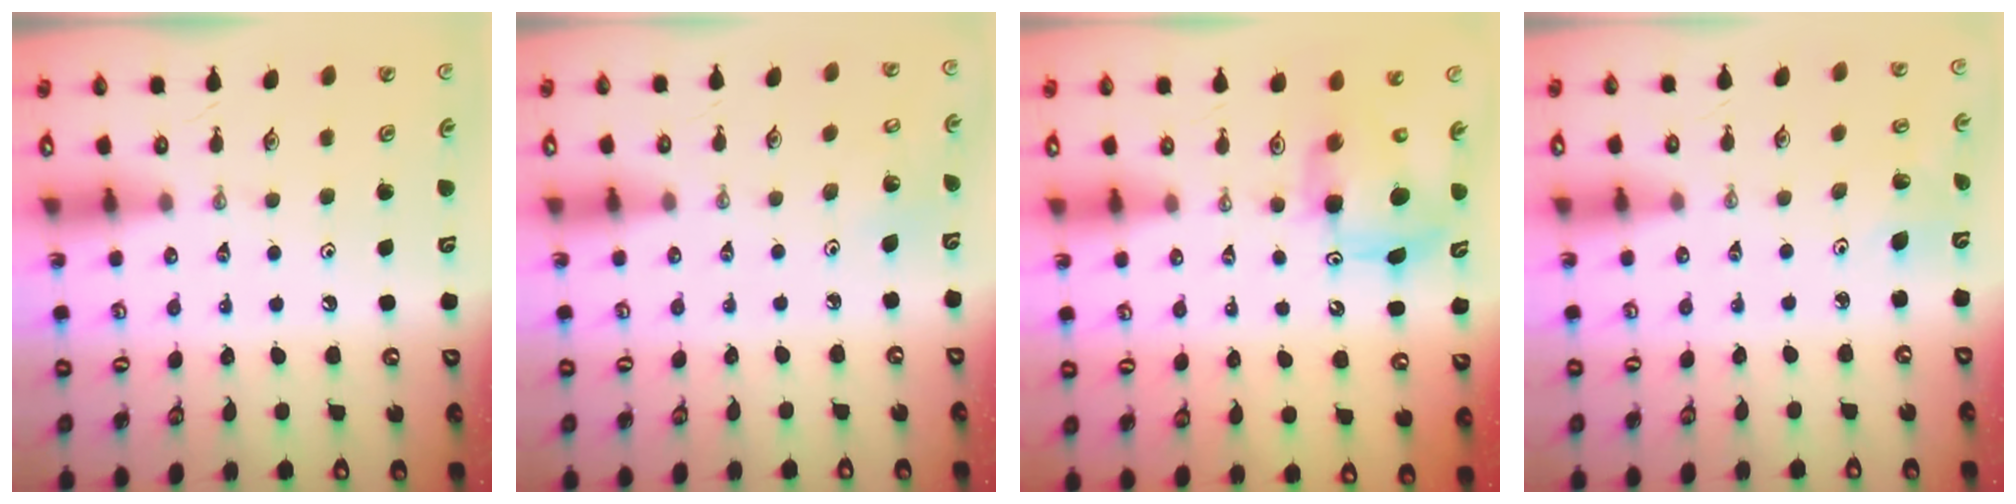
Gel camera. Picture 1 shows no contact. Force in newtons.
{"total": 3.2, "press": 3.1, "slide": 0.4}
{"total": 8.1, "press": 8.0, "slide": 0.6}
{"total": 4.1, "press": 3.5, "slide": 2.0}